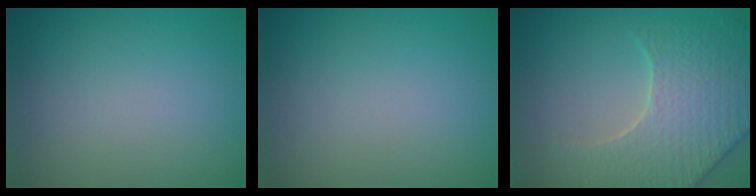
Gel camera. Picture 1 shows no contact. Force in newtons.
{"total": 0.0}
{"total": 6.0, "press": 5.4, "slide": 2.7}